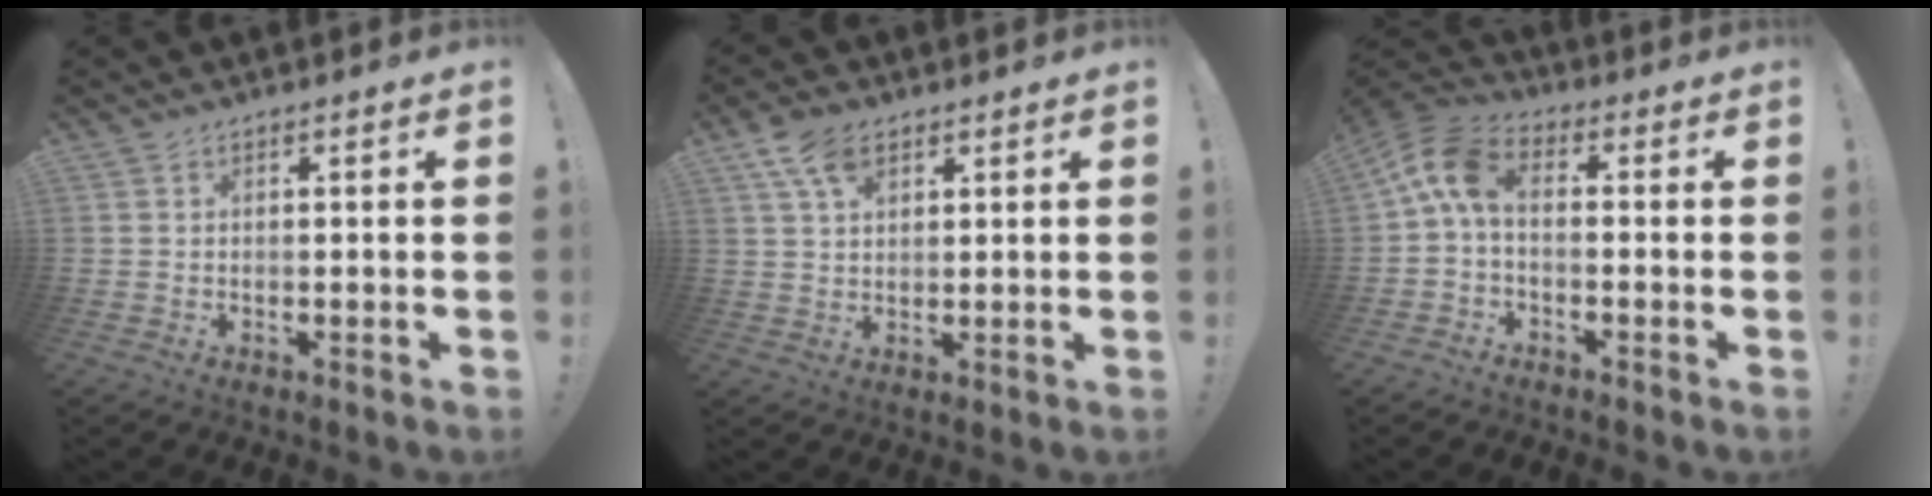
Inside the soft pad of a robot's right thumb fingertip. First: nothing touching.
{"total": 7.5, "force": [4.1, 4.4, 4.4], "torque": [-0.071, -0.011, 0.078]}
{"total": 9.3, "force": [0.9, 4.9, 7.8], "torque": [-0.160, 0.006, 0.023]}